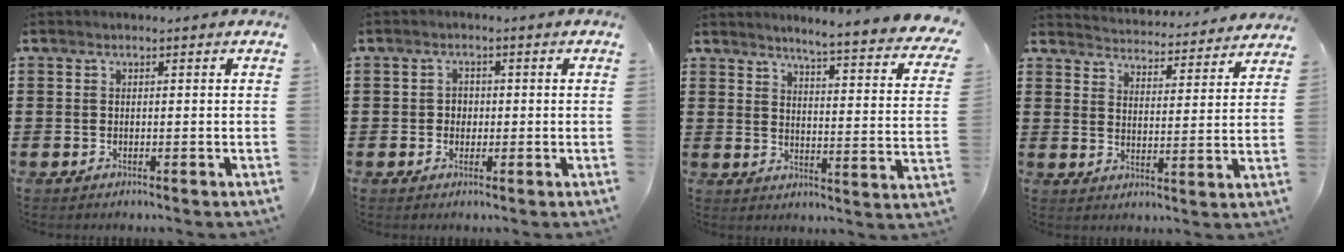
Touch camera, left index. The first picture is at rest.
{"total": 1.7, "force": [0.0, 1.6, 0.7], "torque": [-0.019, 0.007, -0.004]}
{"total": 3.9, "force": [3.5, -1.0, 1.6], "torque": [-0.042, -0.042, 0.048]}
{"total": 4.0, "force": [4.0, -0.4, -0.3], "torque": [-0.010, -0.039, 0.064]}